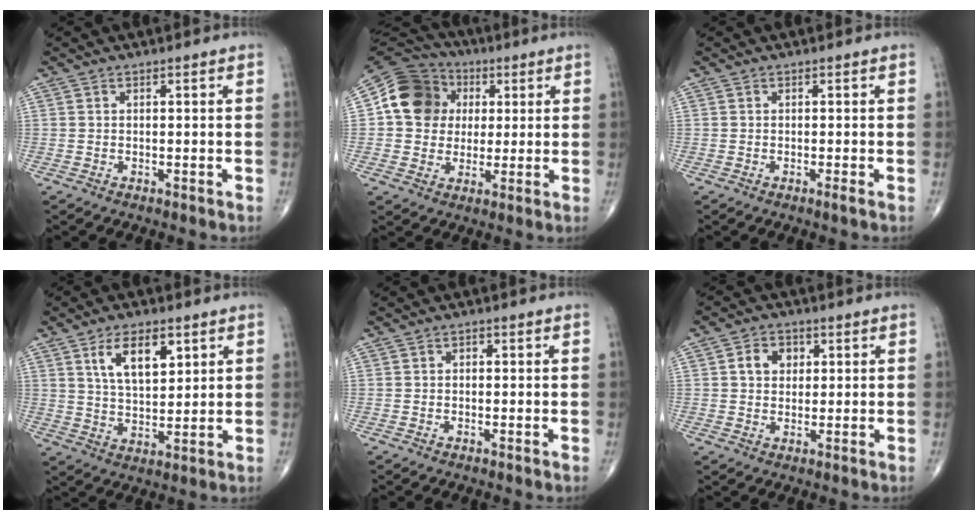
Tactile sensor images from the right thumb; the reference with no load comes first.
{"total": 13.6, "force": [2.4, 11.9, 6.2], "torque": [-0.093, 0.013, 0.033]}
{"total": 0.7, "force": [-0.4, -0.1, 0.6], "torque": [-0.014, -0.002, -0.008]}
{"total": 9.6, "force": [4.3, 4.7, 7.2], "torque": [-0.107, -0.022, 0.082]}
{"total": 0.9, "force": [0.1, 0.7, 0.5], "torque": [-0.001, 0.002, -0.001]}
{"total": 4.8, "force": [1.2, 3.8, 2.7], "torque": [-0.022, 0.003, 0.015]}